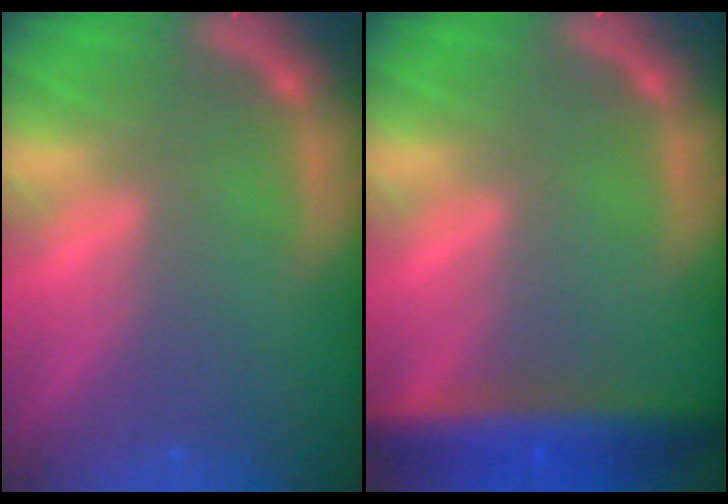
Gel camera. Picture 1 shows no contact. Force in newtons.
{"total": 6.4}